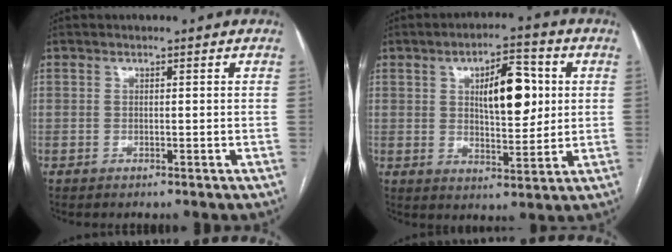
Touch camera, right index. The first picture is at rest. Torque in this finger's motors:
{"motor_torque": [0.87, 0.61, 0.27, 0.12]}